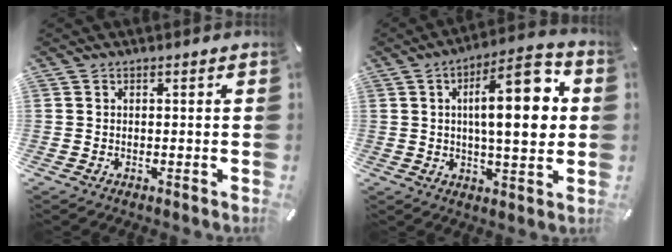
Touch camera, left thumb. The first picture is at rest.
{"total": 17.5, "force": [3.4, 6.3, 16.0], "torque": [-0.239, -0.001, 0.046]}